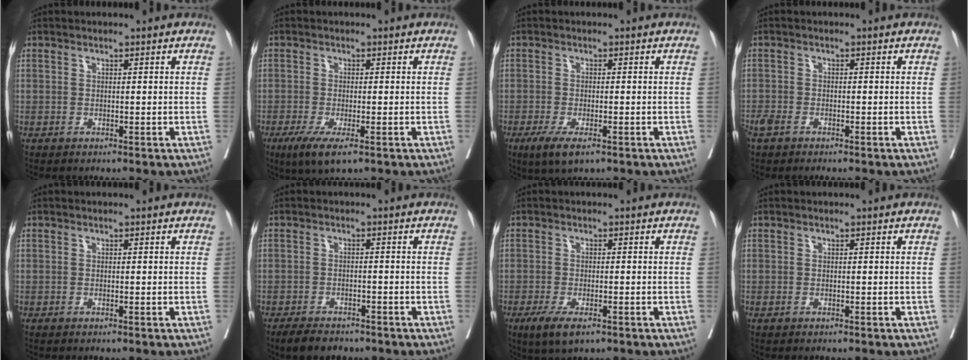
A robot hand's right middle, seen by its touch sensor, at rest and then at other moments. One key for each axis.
{"total": 5.5, "fx": -3.1, "fy": 0.9, "fz": 4.4, "tx": -0.077, "ty": -0.017, "tz": -0.051}
{"total": 5.0, "fx": -2.9, "fy": 1.2, "fz": 3.8, "tx": -0.066, "ty": -0.013, "tz": -0.046}
{"total": 3.4, "fx": -2.4, "fy": 1.5, "fz": 1.9, "tx": -0.042, "ty": -0.009, "tz": -0.045}
{"total": 0.0}
{"total": 5.2, "fx": -4.2, "fy": 2.0, "fz": 2.2, "tx": -0.033, "ty": -0.004, "tz": -0.064}
{"total": 5.1, "fx": -3.1, "fy": 1.5, "fz": 3.8, "tx": -0.068, "ty": -0.012, "tz": -0.049}
{"total": 0.0}